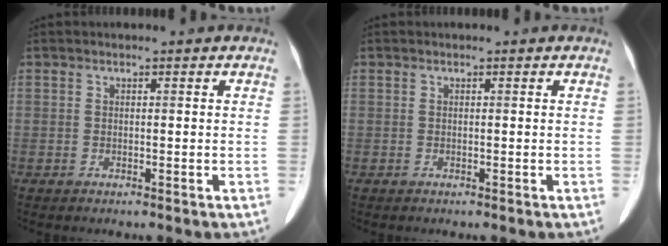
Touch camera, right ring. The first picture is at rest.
{"total": 0.0}